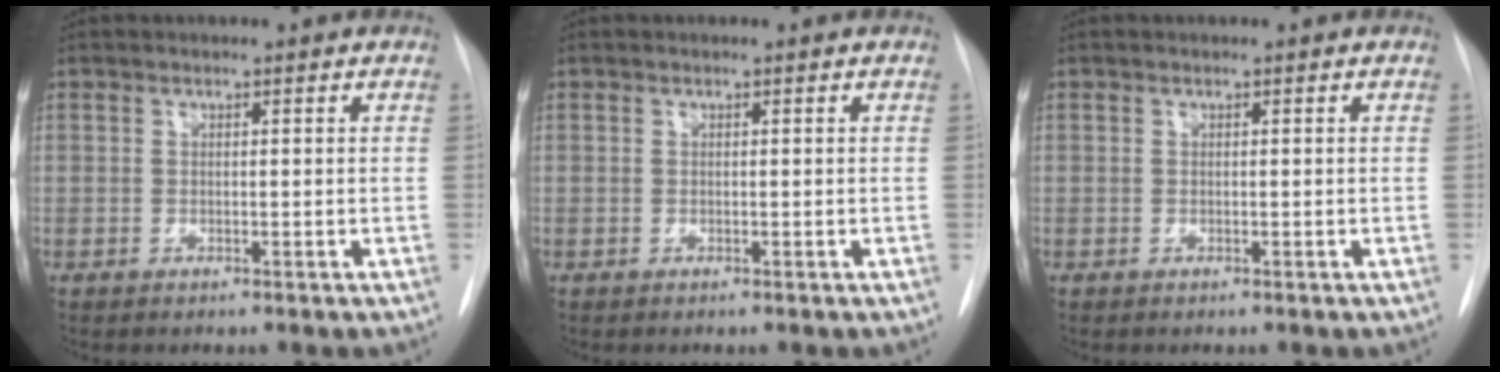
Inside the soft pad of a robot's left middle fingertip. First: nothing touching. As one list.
[{"total": 0.0}, {"total": 0.0}]